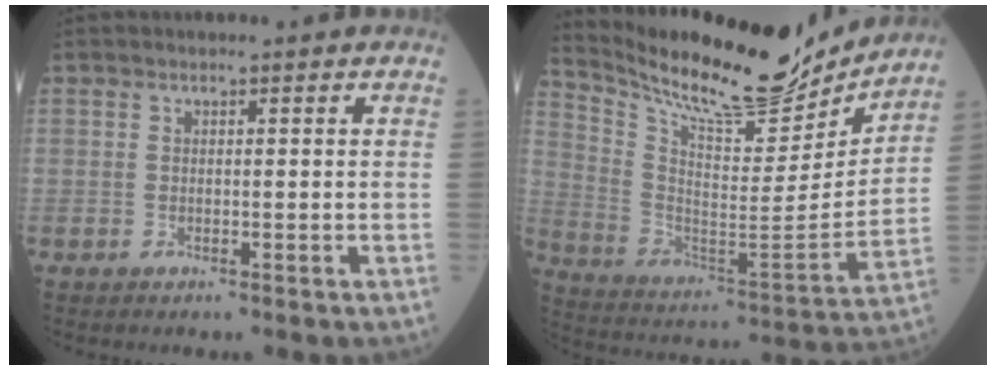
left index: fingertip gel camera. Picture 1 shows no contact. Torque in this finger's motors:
{"motor_torque": [0.99, -1.14, 0.33, 0.07]}